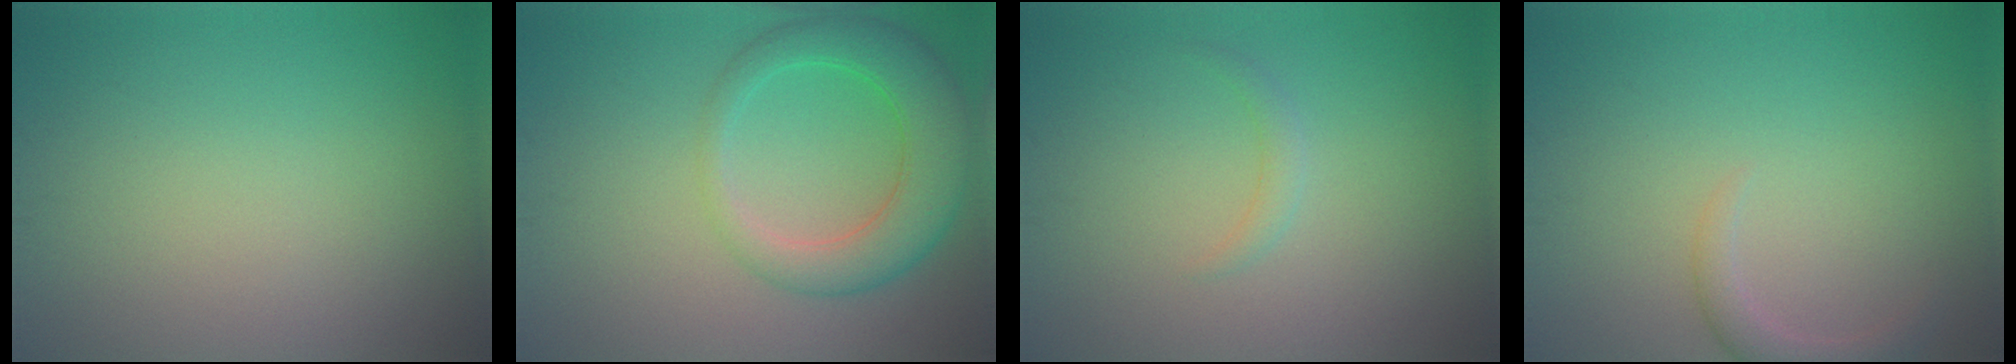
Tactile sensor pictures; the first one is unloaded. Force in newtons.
{"total": 5.7, "press": 5.7, "slide": 0.4}
{"total": 1.1, "press": 1.1, "slide": 0.0}
{"total": 1.9, "press": 1.9, "slide": 0.2}